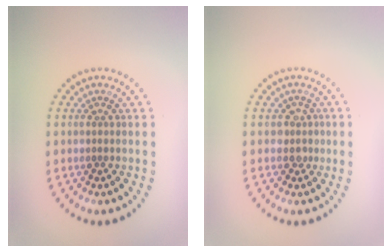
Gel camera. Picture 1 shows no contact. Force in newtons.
{"total": 1.3, "press": 1.1, "slide": 0.8}